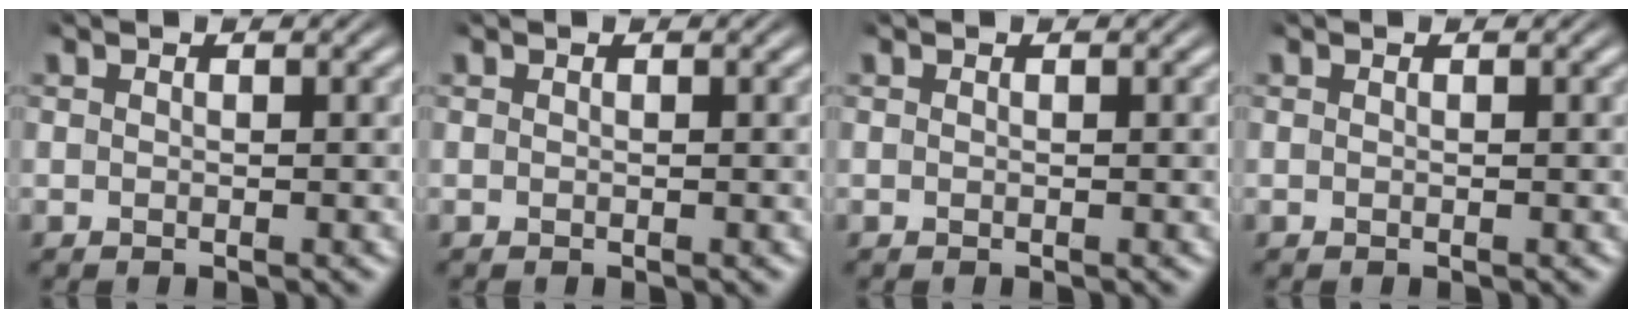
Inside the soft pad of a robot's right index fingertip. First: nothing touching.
{"total": 0.0}
{"total": 0.0}
{"total": 0.0}